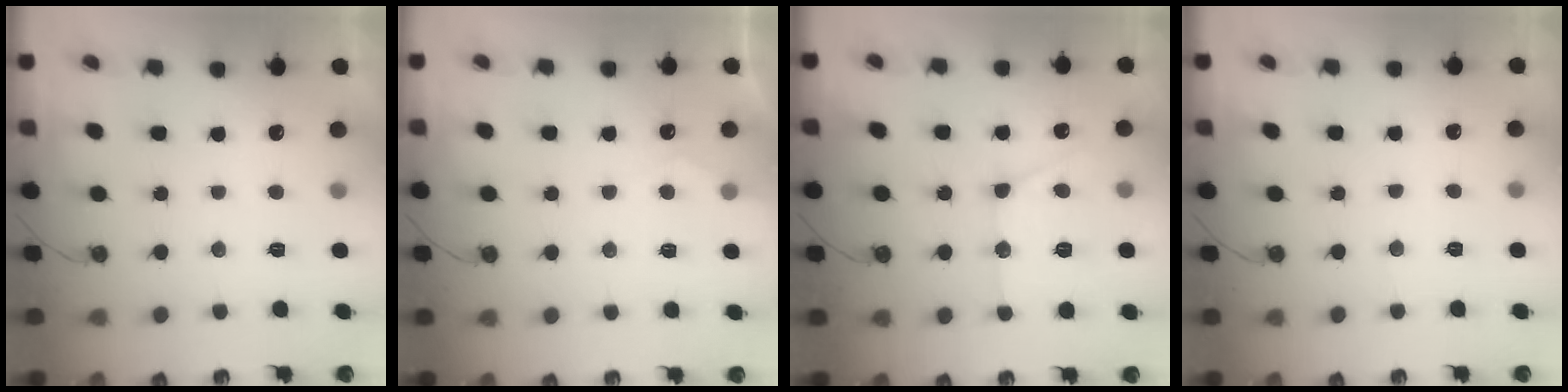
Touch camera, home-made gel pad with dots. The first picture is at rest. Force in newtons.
{"total": 4.6, "press": 4.5, "slide": 0.6}
{"total": 14.0, "press": 14.0, "slide": 1.2}
{"total": 3.2, "press": 3.1, "slide": 0.7}